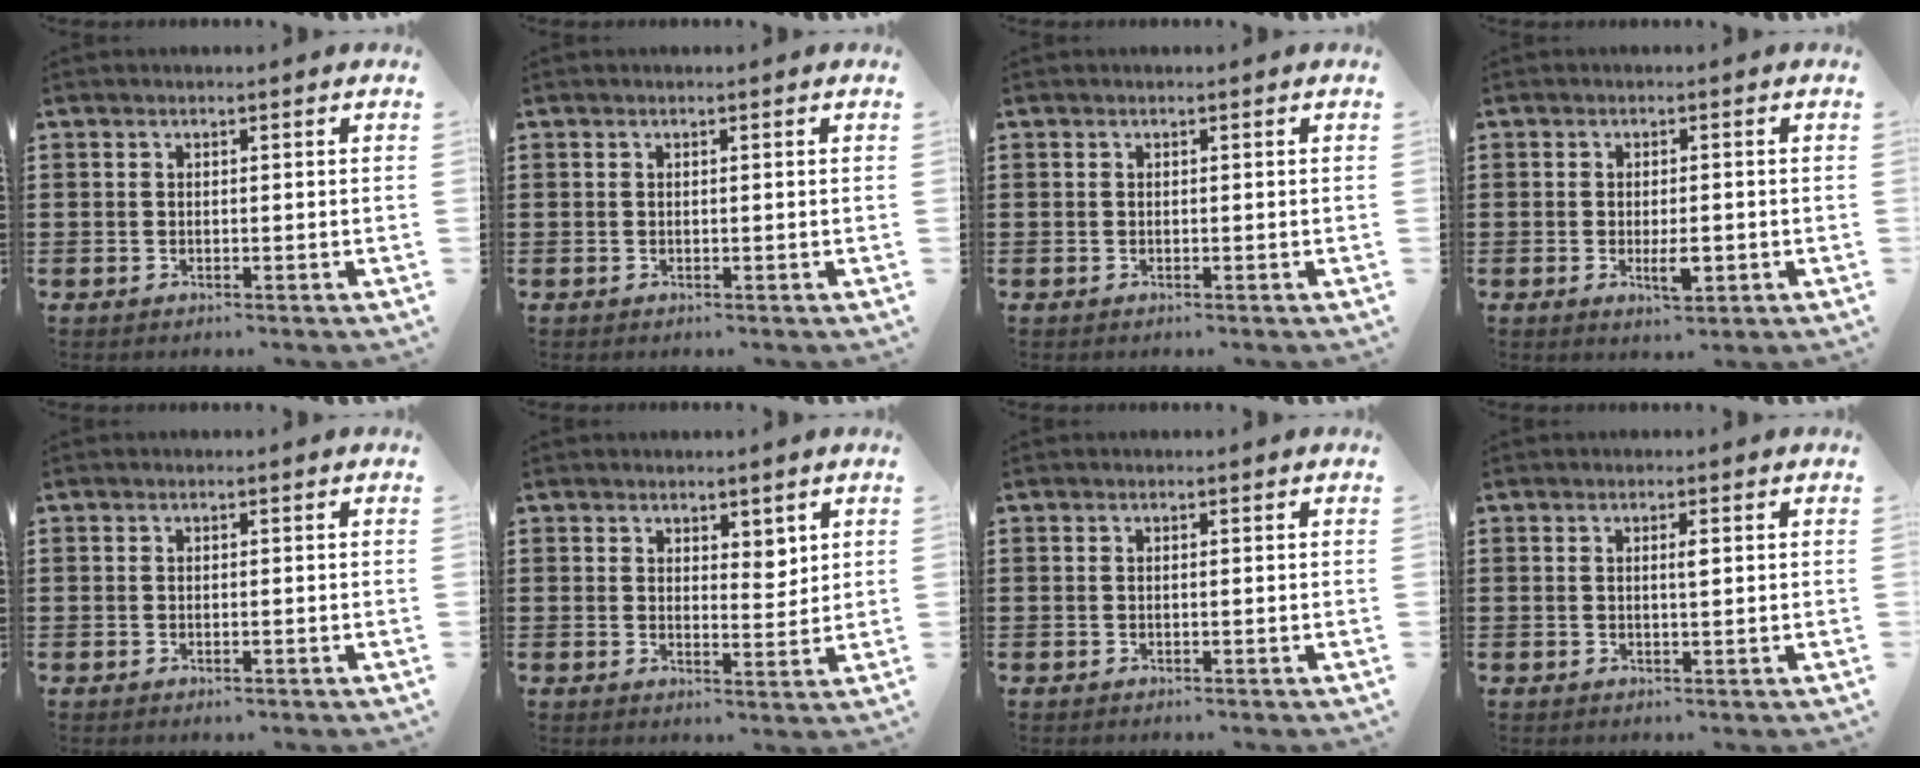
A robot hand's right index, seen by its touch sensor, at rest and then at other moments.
{"total": 0.0}
{"total": 0.0}
{"total": 3.5, "force": [-0.9, 1.3, 3.1], "torque": [-0.060, -0.001, -0.016]}
{"total": 0.5, "force": [-0.2, 0.3, 0.3], "torque": [-0.007, -0.002, -0.004]}
{"total": 3.1, "force": [2.4, 1.6, 1.1], "torque": [-0.012, -0.002, 0.042]}
{"total": 0.0}
{"total": 1.3, "force": [0.3, 0.2, 1.3], "torque": [-0.025, 0.002, 0.005]}